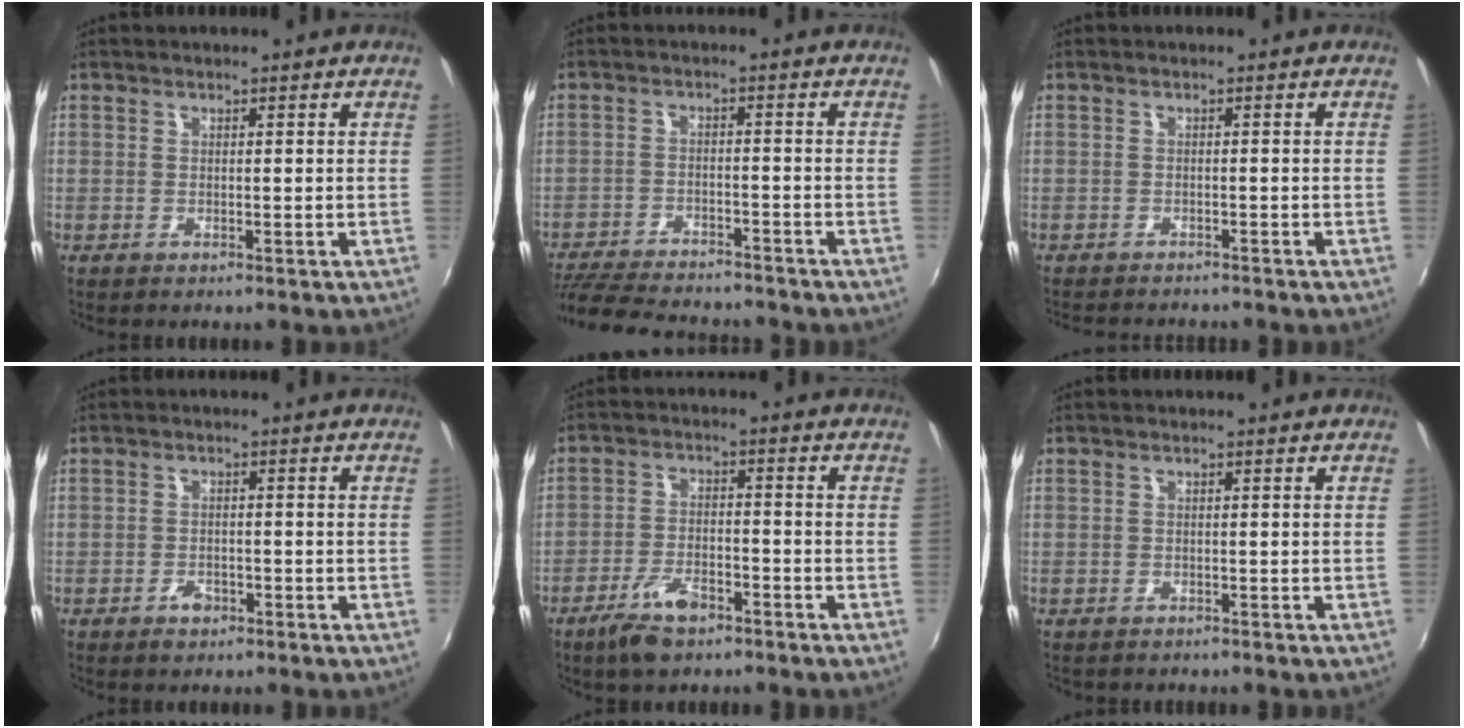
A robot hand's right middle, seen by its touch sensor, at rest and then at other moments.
{"total": 16.0, "force": [-14.1, 3.8, 6.5], "torque": [-0.145, -0.021, -0.217]}
{"total": 5.1, "force": [-4.8, 1.1, 1.5], "torque": [-0.043, -0.016, -0.072]}
{"total": 2.6, "force": [-1.7, 1.5, 1.1], "torque": [-0.022, 0.000, -0.029]}
{"total": 7.7, "force": [-5.4, 3.1, 4.6], "torque": [-0.106, -0.006, -0.096]}
{"total": 1.0, "force": [-0.9, 0.5, 0.1], "torque": [-0.008, -0.002, -0.013]}